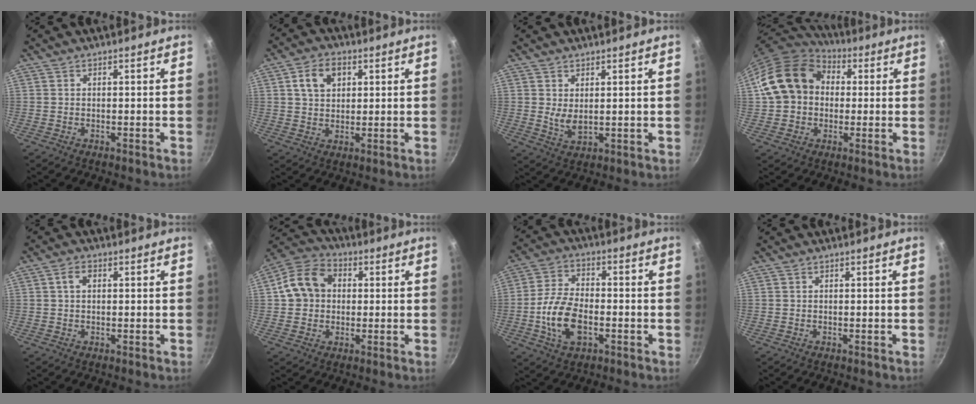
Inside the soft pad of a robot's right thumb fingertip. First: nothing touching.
{"total": 7.0, "force": [2.3, 5.0, 4.2], "torque": [-0.056, 0.004, 0.037]}
{"total": 3.6, "force": [1.4, 1.7, 2.9], "torque": [-0.049, -0.019, 0.030]}
{"total": 16.7, "force": [2.2, 13.5, 9.5], "torque": [-0.151, 0.040, 0.029]}
{"total": 2.5, "force": [0.5, 1.7, 1.7], "torque": [-0.027, 0.005, 0.007]}
{"total": 10.8, "force": [1.4, 8.9, 5.9], "torque": [-0.081, 0.019, 0.006]}
{"total": 11.0, "force": [-2.8, 6.2, 8.6], "torque": [-0.163, 0.022, -0.058]}
{"total": 0.0}